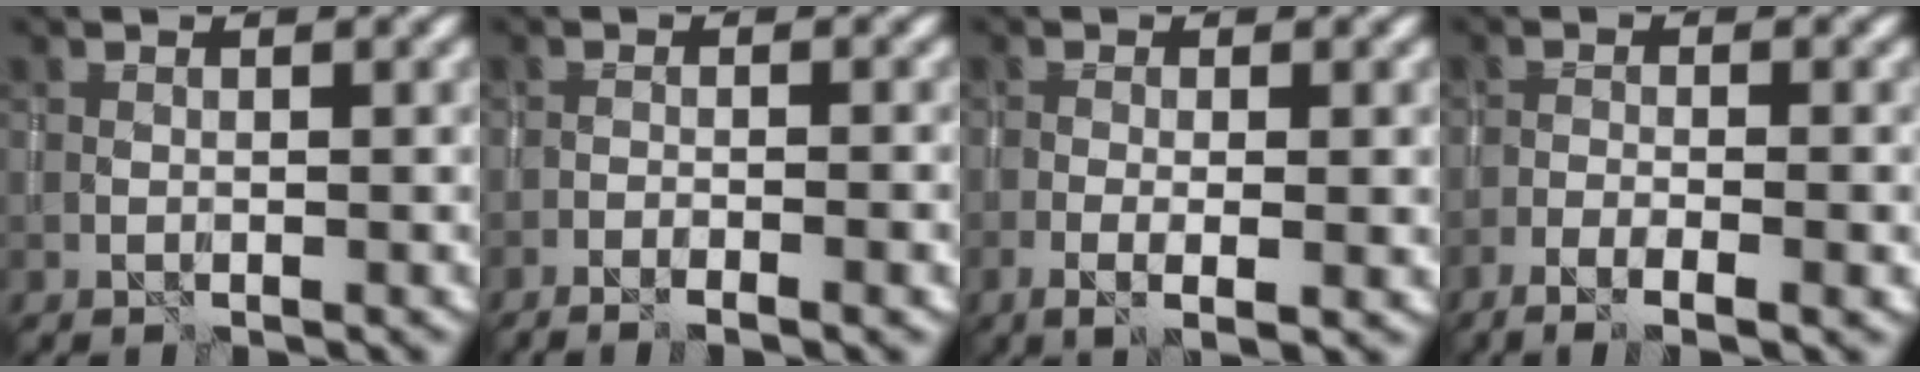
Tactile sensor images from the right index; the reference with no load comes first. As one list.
[{"total": 3.9, "force": [-2.5, 0.8, 2.8], "torque": [-0.042, 0.010, -0.043]}, {"total": 3.8, "force": [-1.0, 1.1, 3.5], "torque": [-0.061, -0.006, -0.021]}, {"total": 4.6, "force": [-2.7, 1.1, 3.6], "torque": [-0.059, -0.002, -0.050]}]